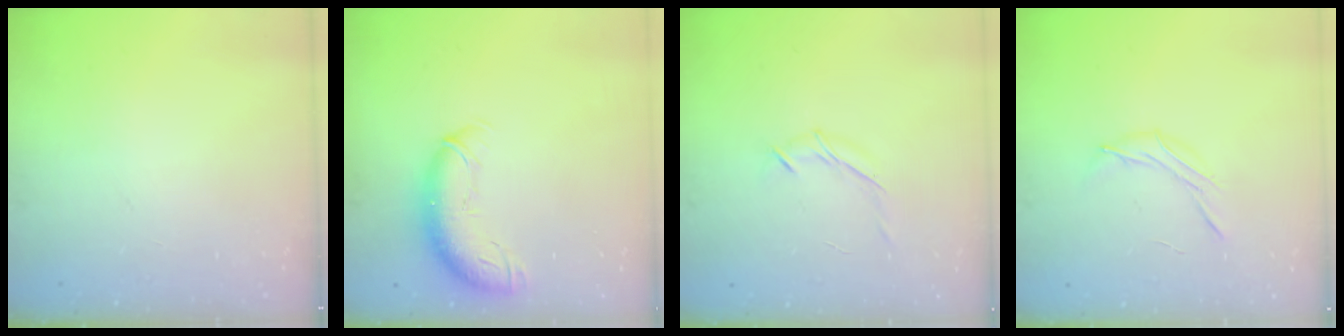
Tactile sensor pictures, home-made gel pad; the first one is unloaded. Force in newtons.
{"total": 11.5, "press": 11.2, "slide": 2.8}
{"total": 6.7, "press": 6.6, "slide": 1.2}
{"total": 7.0, "press": 6.9, "slide": 1.4}